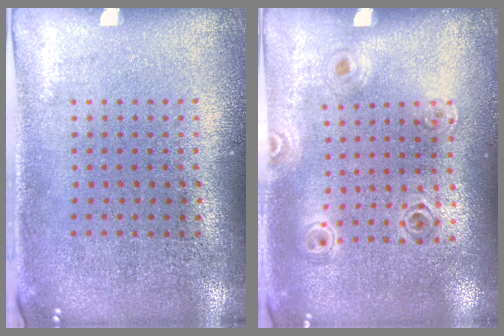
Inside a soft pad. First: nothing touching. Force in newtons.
{"total": 1.1, "press": 1.0, "slide": 0.3}